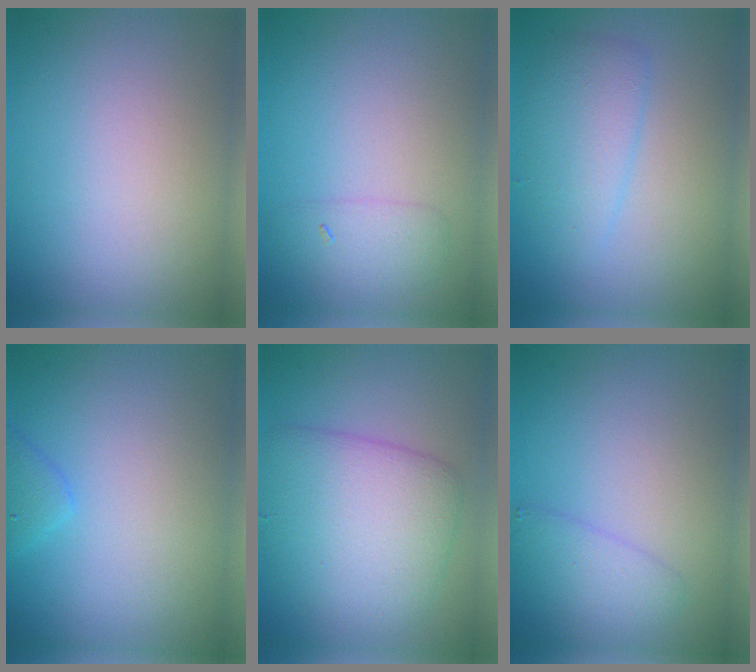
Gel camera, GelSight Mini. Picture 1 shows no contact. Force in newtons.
{"total": 1.8, "press": 1.8, "slide": 0.1}
{"total": 3.0, "press": 3.0, "slide": 0.1}
{"total": 1.4, "press": 1.4, "slide": 0.1}
{"total": 7.0, "press": 7.0, "slide": 0.3}
{"total": 2.3, "press": 2.3, "slide": 0.1}